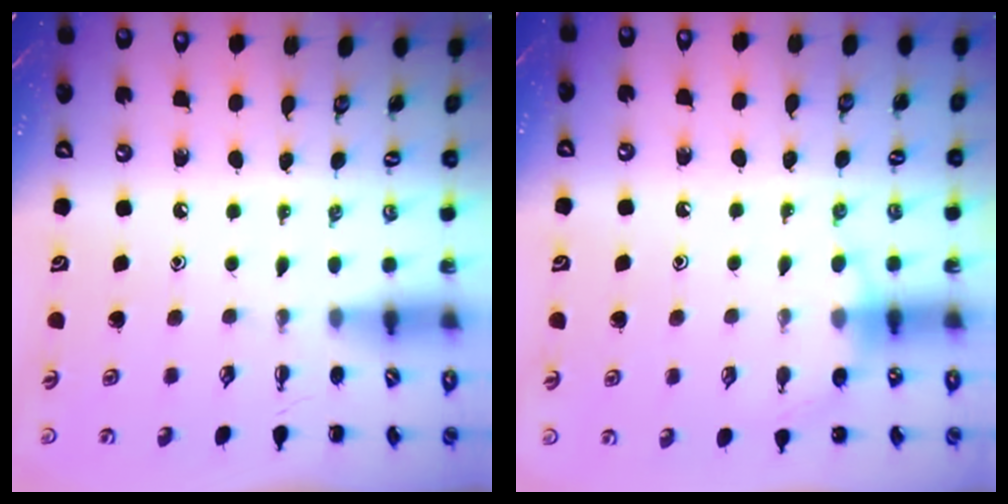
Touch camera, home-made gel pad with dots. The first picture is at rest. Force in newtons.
{"total": 7.6, "press": 7.3, "slide": 2.1}